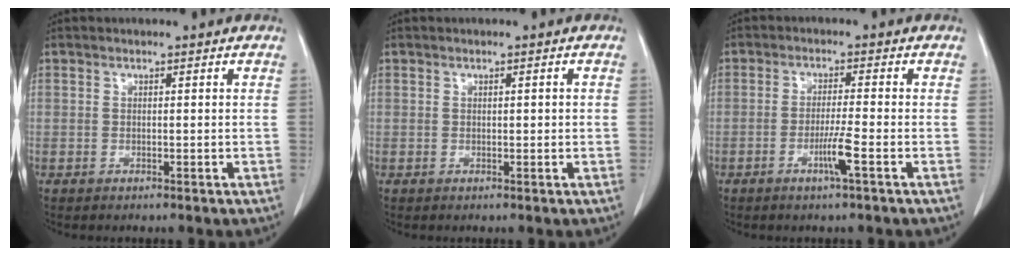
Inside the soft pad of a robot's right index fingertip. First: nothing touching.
{"total": 0.9, "force": [0.1, 0.2, 0.9], "torque": [-0.012, 0.002, 0.002]}
{"total": 4.0, "force": [-1.8, -0.6, 3.5], "torque": [-0.068, -0.008, -0.036]}